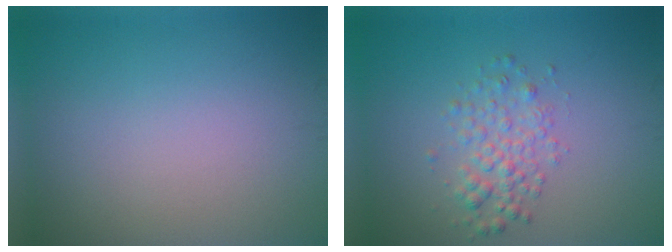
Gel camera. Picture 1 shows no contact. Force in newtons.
{"total": 2.6, "press": 2.6, "slide": 0.1}